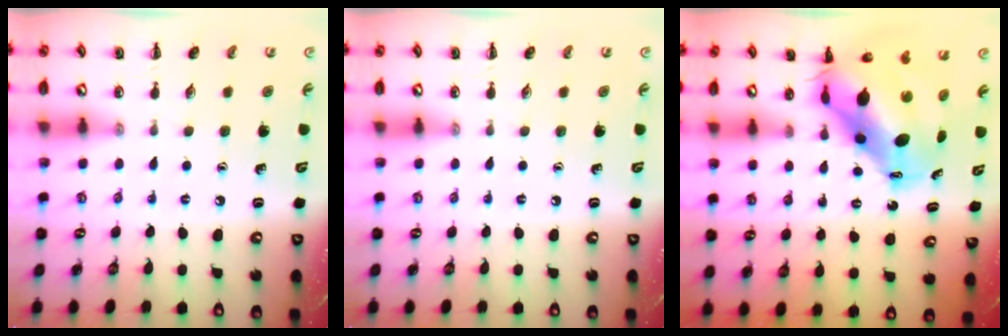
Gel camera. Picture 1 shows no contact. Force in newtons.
{"total": 0.0}
{"total": 12.2, "press": 11.8, "slide": 3.2}